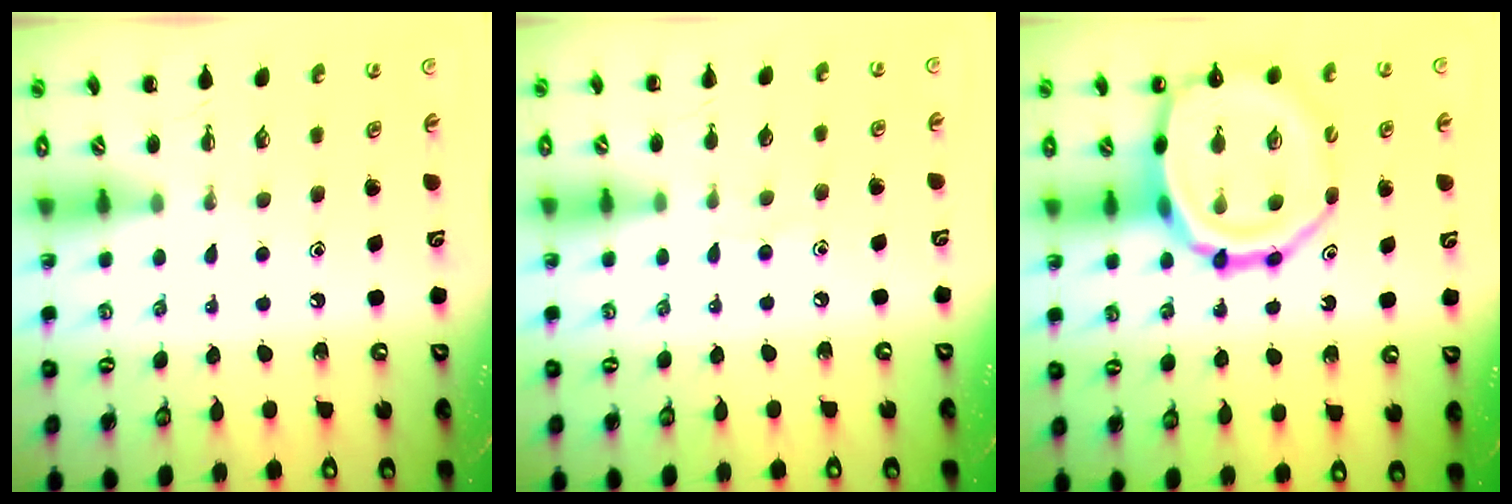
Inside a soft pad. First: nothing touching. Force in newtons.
{"total": 2.5, "press": 2.3, "slide": 0.9}
{"total": 19.2, "press": 18.9, "slide": 3.0}